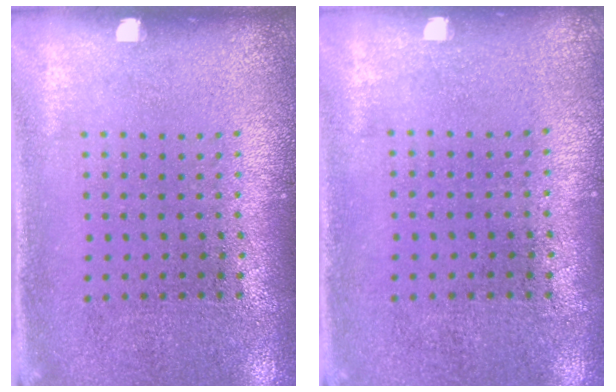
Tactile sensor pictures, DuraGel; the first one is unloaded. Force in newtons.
{"total": 0.0}